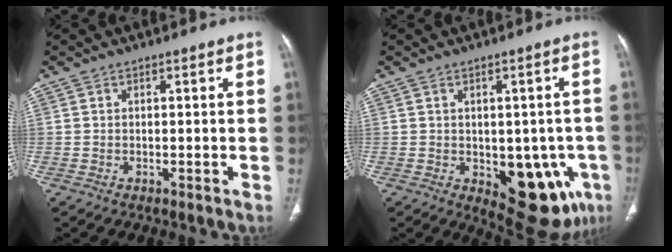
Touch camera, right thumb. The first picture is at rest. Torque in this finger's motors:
{"motor_torque": [2.67, 2.34, 1.13, -0.74, 0.11]}